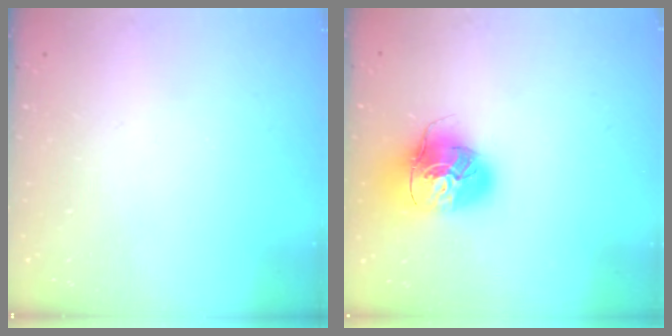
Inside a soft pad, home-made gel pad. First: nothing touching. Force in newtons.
{"total": 16.2, "press": 16.1, "slide": 2.0}